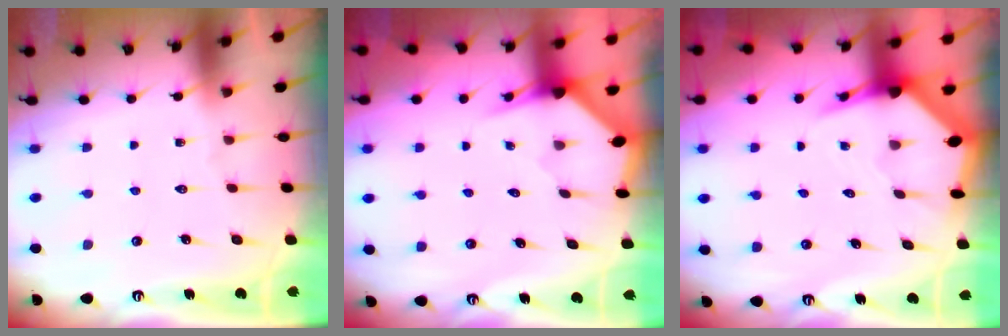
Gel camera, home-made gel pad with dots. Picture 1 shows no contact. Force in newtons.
{"total": 2.9, "press": 2.9, "slide": 0.2}
{"total": 4.6, "press": 4.6, "slide": 0.4}